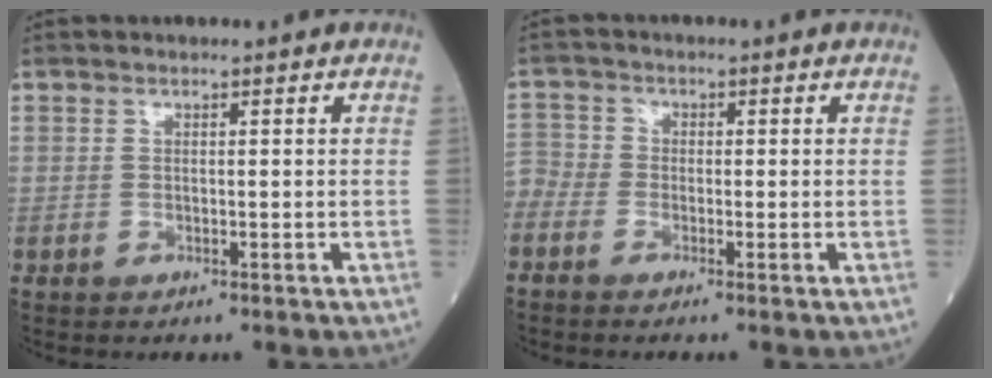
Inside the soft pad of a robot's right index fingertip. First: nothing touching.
{"total": 4.0, "force": [-2.5, 2.8, 1.4], "torque": [-0.048, 0.003, -0.060]}